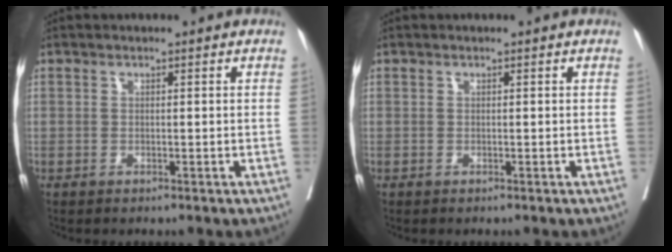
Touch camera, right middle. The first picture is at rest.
{"total": 0.0}